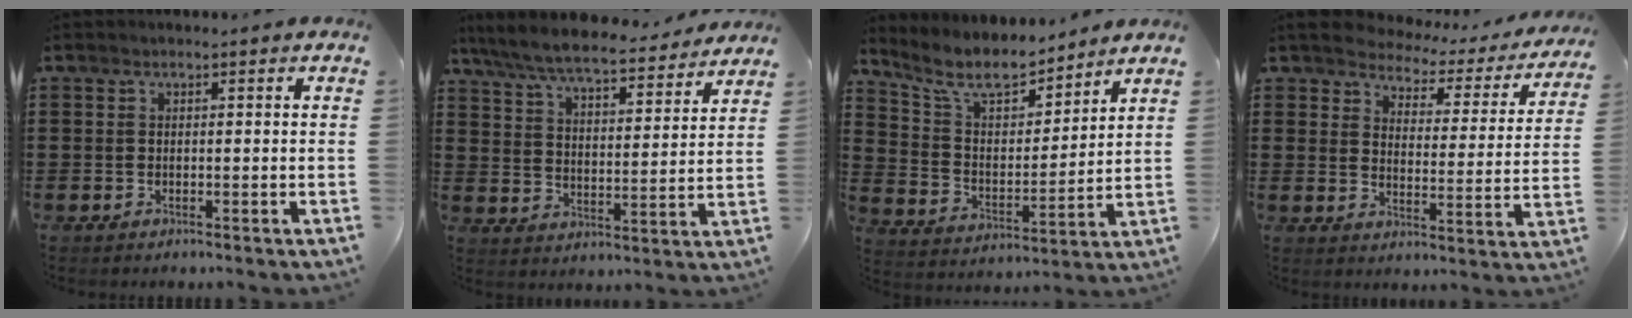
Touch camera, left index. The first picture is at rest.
{"total": 7.4, "force": [6.9, 0.4, 2.6], "torque": [-0.081, -0.041, 0.120]}
{"total": 8.8, "force": [7.5, 2.4, 3.8], "torque": [-0.109, -0.039, 0.133]}
{"total": 3.5, "force": [3.4, 0.9, 0.3], "torque": [-0.032, -0.025, 0.053]}